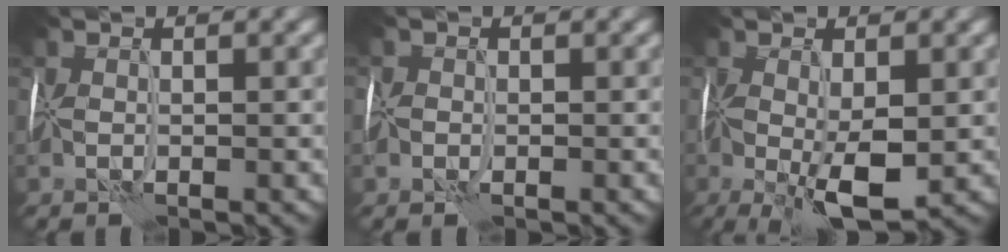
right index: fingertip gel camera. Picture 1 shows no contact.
{"total": 0.8, "force": [-0.5, 0.7, 0.0], "torque": [0.000, -0.004, -0.009]}
{"total": 6.7, "force": [-2.3, 2.5, 5.8], "torque": [-0.119, -0.013, -0.037]}